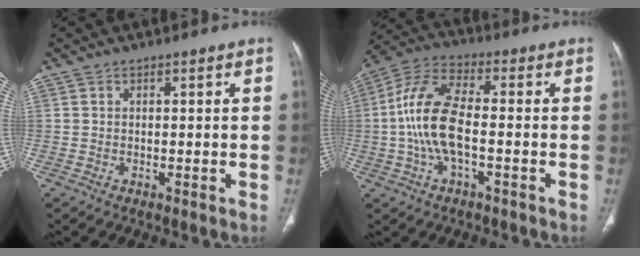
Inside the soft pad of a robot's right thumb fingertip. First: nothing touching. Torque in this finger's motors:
{"motor_torque": [2.55, 2.46, 1.49, -0.87, 0.58]}